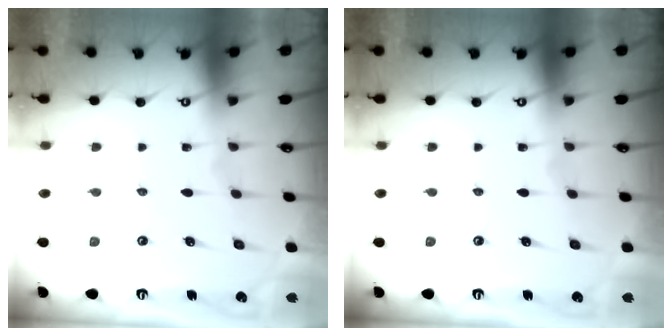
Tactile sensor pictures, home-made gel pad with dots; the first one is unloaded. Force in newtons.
{"total": 0.0}